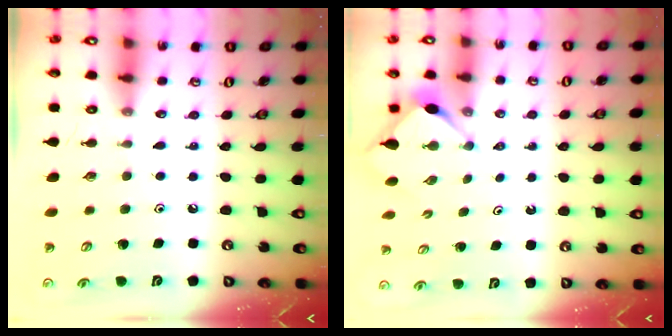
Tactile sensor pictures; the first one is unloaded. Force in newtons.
{"total": 2.9, "press": 2.9, "slide": 0.3}